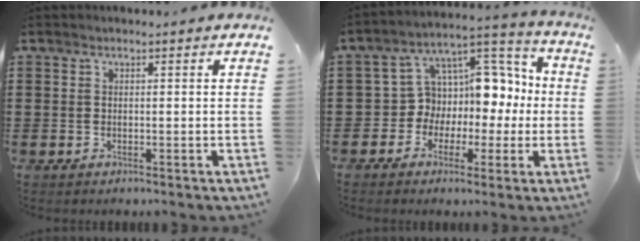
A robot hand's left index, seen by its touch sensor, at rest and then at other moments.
{"total": 8.5, "force": [0.6, 7.9, 3.2], "torque": [-0.080, -0.030, 0.012]}